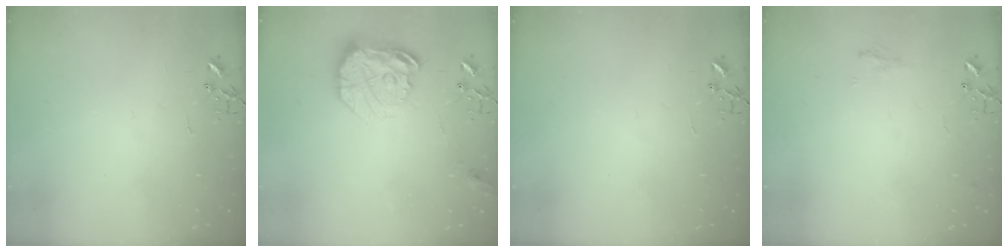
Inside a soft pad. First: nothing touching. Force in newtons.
{"total": 17.2, "press": 17.1, "slide": 1.7}
{"total": 0.0}
{"total": 5.8, "press": 5.7, "slide": 0.7}